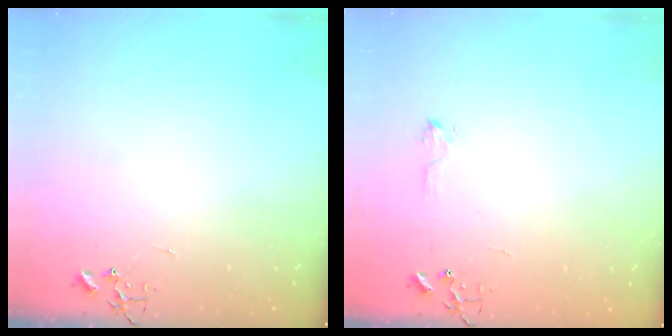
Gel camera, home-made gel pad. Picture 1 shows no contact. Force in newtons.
{"total": 5.5, "press": 5.4, "slide": 0.8}